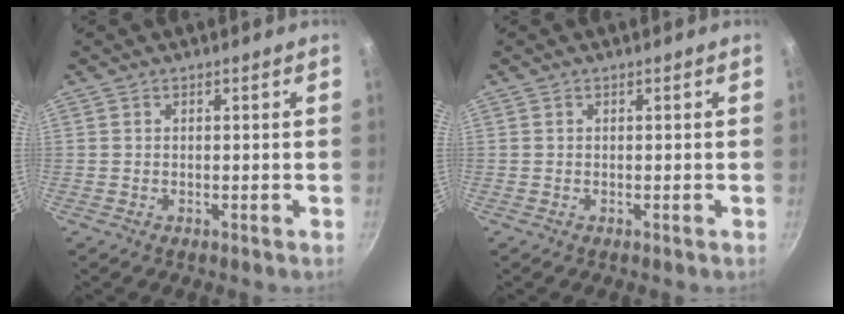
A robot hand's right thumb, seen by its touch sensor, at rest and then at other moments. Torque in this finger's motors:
{"motor_torque": [0.00, 0.00, -0.05, -0.24, 0.00]}